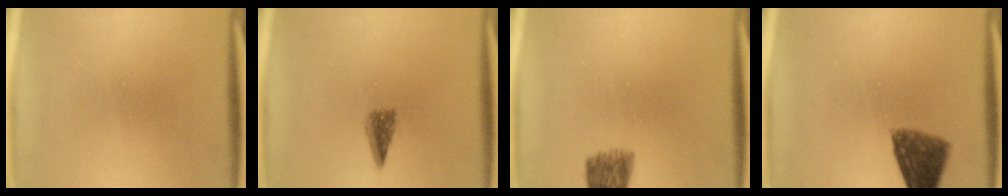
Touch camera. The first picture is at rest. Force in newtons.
{"total": 2.7}
{"total": 5.5}
{"total": 7.9}